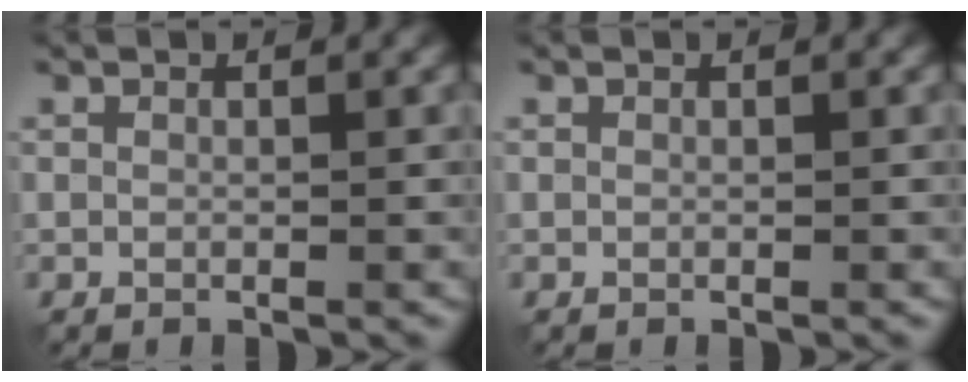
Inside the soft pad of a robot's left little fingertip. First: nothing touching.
{"total": 0.0}